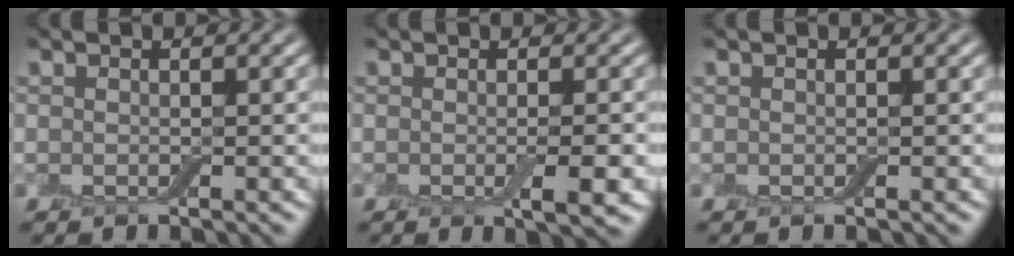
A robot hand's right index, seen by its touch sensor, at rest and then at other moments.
{"total": 2.6, "force": [-0.5, 0.4, 2.5], "torque": [-0.038, -0.006, -0.005]}
{"total": 0.0}